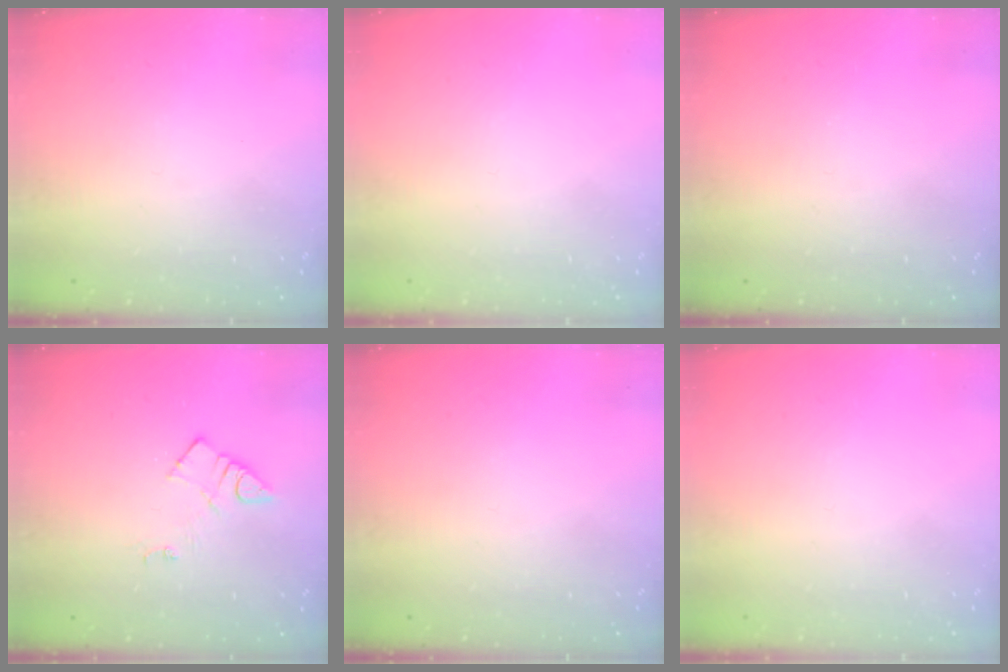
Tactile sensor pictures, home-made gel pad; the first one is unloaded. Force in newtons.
{"total": 1.8, "press": 1.7, "slide": 0.1}
{"total": 0.0}
{"total": 6.1, "press": 6.1, "slide": 0.7}
{"total": 0.0}
{"total": 1.8, "press": 1.7, "slide": 0.1}